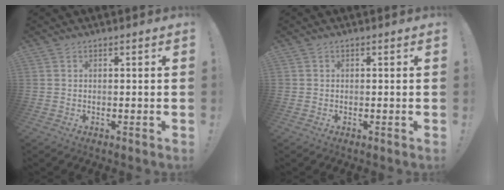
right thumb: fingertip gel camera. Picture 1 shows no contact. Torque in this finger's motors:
{"motor_torque": [-0.09, 0.01, 0.13, 0.16, -0.13]}